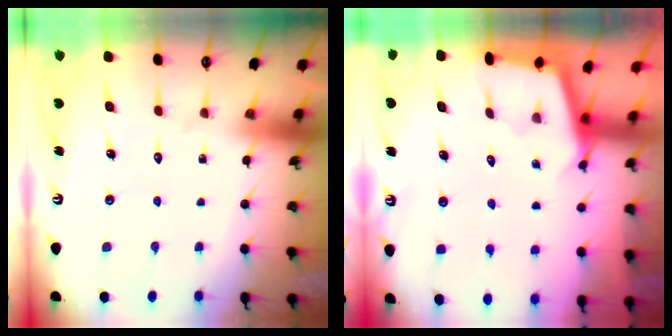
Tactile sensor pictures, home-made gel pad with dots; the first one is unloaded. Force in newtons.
{"total": 2.3, "press": 2.3, "slide": 0.2}